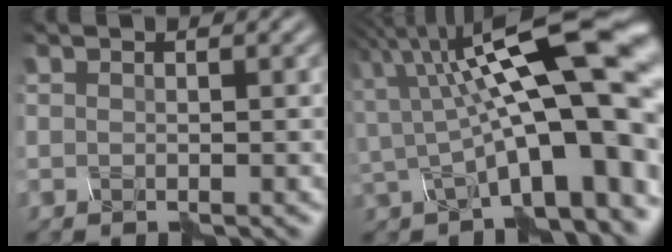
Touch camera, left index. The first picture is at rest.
{"total": 13.4, "force": [0.8, 3.9, 12.8], "torque": [-0.191, 0.025, 0.026]}